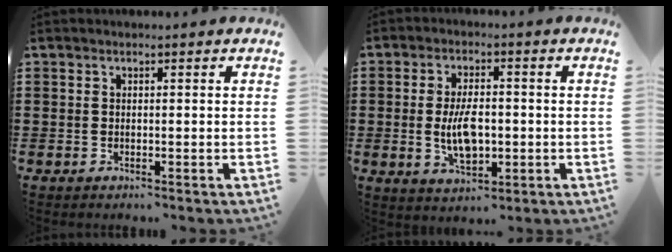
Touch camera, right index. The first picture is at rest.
{"total": 6.9, "force": [-0.6, 3.3, 6.0], "torque": [-0.119, -0.004, -0.016]}